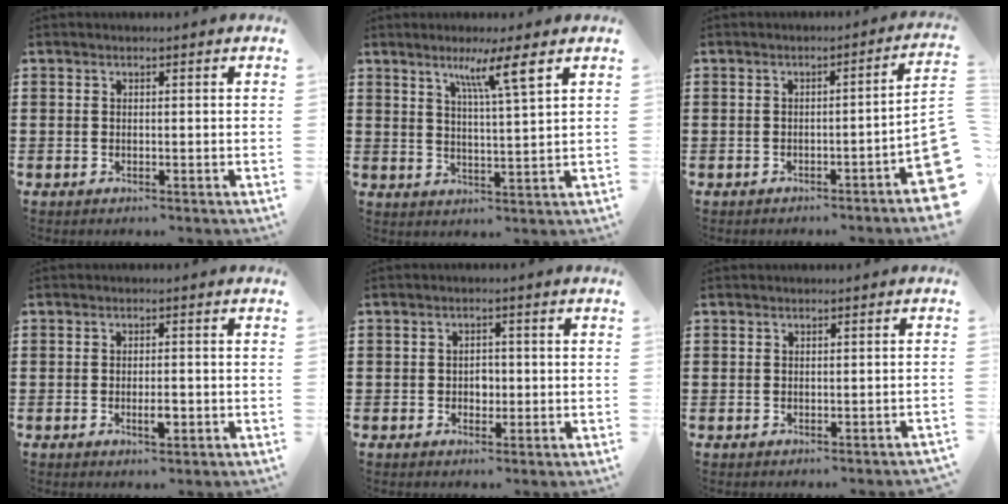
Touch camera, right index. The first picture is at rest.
{"total": 6.1, "force": [3.4, -0.5, 5.0], "torque": [-0.100, 0.000, 0.053]}
{"total": 4.0, "force": [-2.1, -0.1, 3.4], "torque": [-0.054, -0.013, -0.037]}
{"total": 2.7, "force": [-0.9, 0.8, 2.4], "torque": [-0.041, 0.001, -0.015]}
{"total": 1.9, "force": [-0.3, 1.5, 1.2], "torque": [-0.017, 0.002, -0.009]}
{"total": 0.5, "force": [-0.5, 0.1, 0.0], "torque": [-0.002, 0.000, -0.011]}